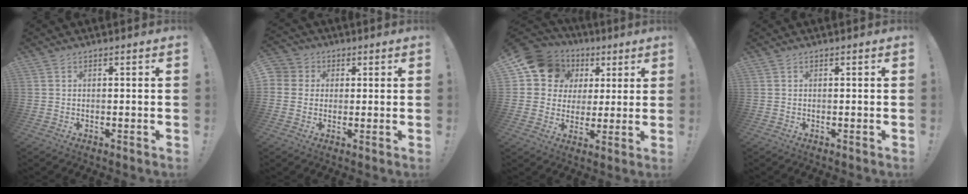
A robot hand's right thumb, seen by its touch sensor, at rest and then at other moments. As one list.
[{"total": 5.1, "force": [0.4, 4.9, 1.4], "torque": [-0.027, 0.002, 0.007]}, {"total": 12.7, "force": [5.9, 10.5, 4.1], "torque": [-0.060, -0.030, 0.122]}, {"total": 0.0}]